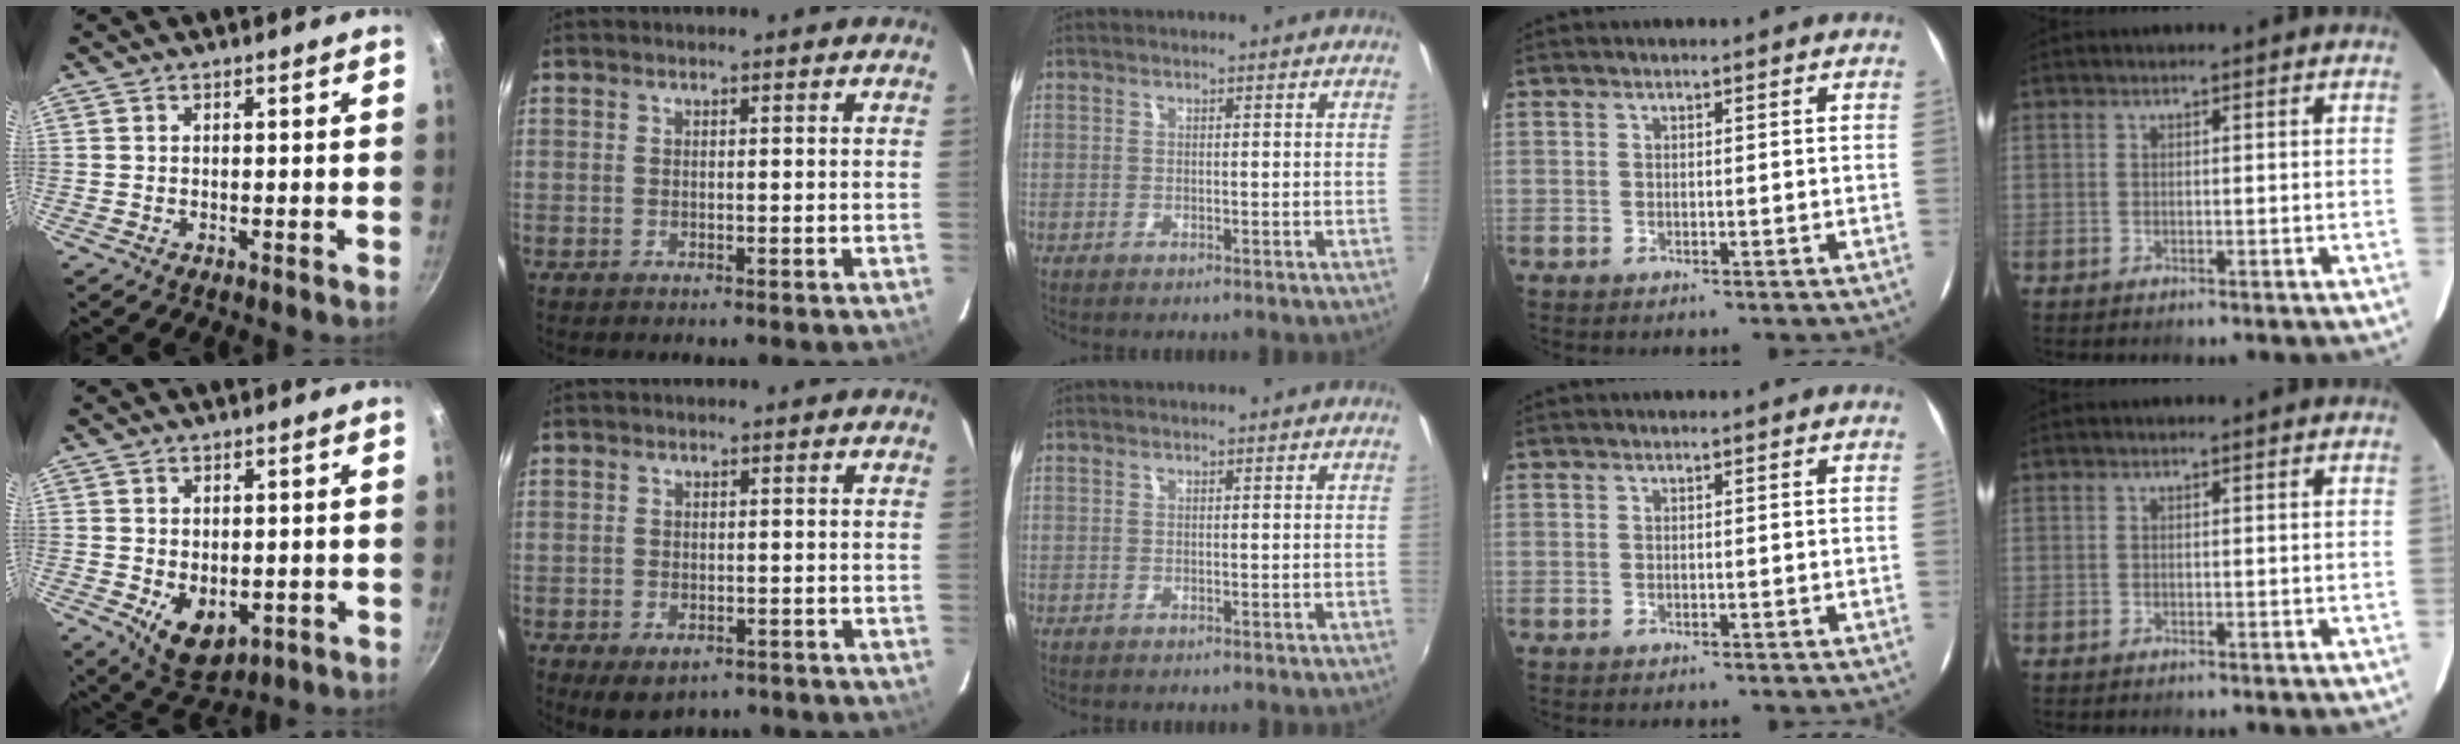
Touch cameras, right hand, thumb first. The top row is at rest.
{"thumb": {"total": 8.4, "force": [-1.7, 5.5, 6.1], "torque": [-0.075, -0.011, -0.009]}, "index": {"total": 6.2, "force": [-4.0, 3.7, 3.1], "torque": [-0.058, -0.012, -0.046]}}